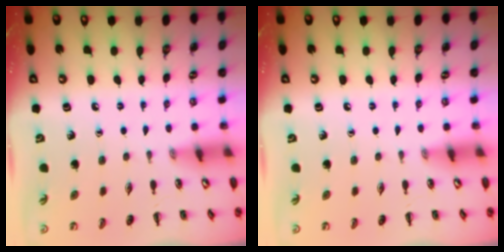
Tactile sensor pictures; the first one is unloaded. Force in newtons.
{"total": 0.0}